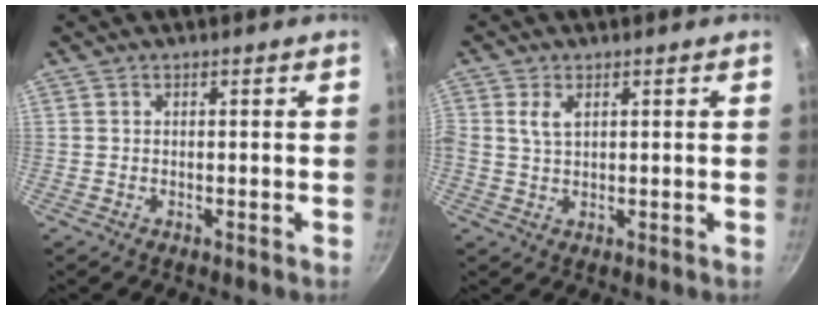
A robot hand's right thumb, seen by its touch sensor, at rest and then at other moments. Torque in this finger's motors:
{"motor_torque": [-0.19, 0.23, 0.30, 0.55, 0.07]}